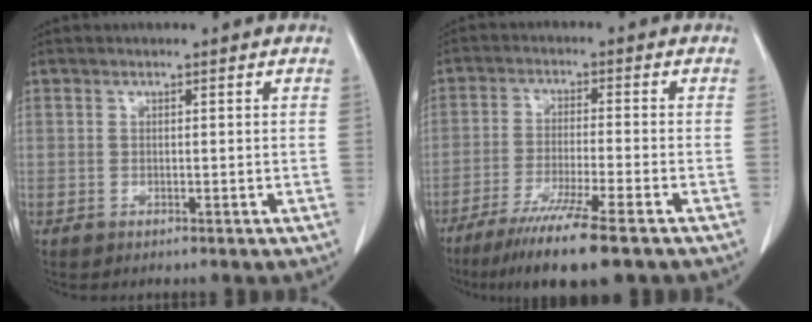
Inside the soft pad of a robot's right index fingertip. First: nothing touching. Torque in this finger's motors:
{"motor_torque": [1.20, -0.94, 0.36, 0.13]}